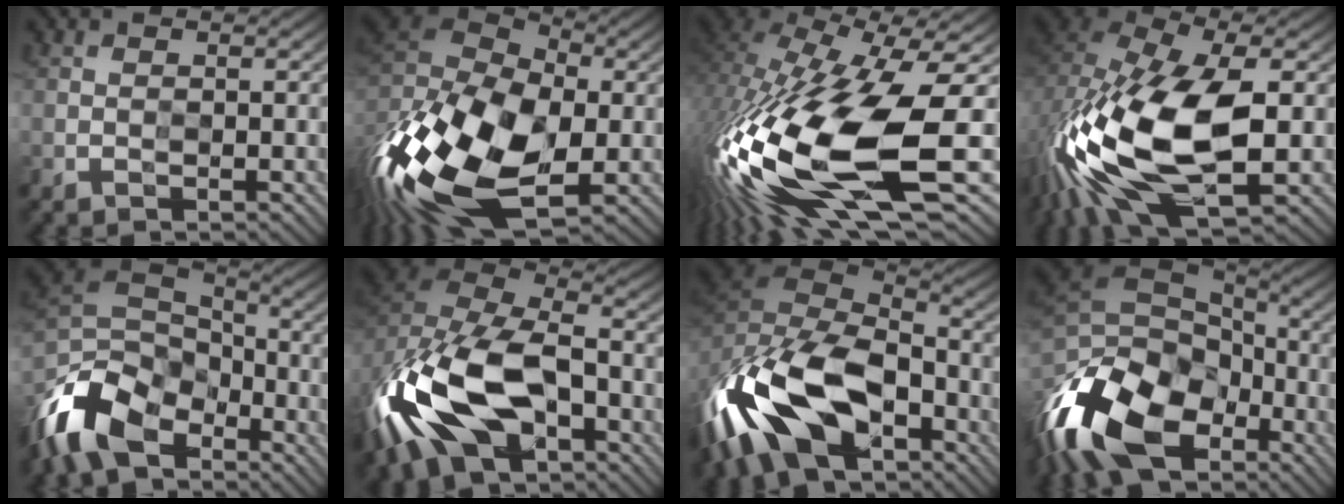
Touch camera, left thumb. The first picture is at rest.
{"total": 18.6, "force": [-5.8, 10.9, 13.9], "torque": [-0.309, -0.009, -0.086]}
{"total": 19.8, "force": [-7.0, 8.7, 16.3], "torque": [-0.380, -0.060, -0.111]}
{"total": 15.8, "force": [-4.4, 8.9, 12.3], "torque": [-0.292, -0.020, -0.080]}
{"total": 12.4, "force": [-7.6, 7.7, 6.1], "torque": [-0.156, -0.013, -0.157]}
{"total": 15.9, "force": [-5.8, 9.6, 11.3], "torque": [-0.254, -0.027, -0.103]}
{"total": 17.9, "force": [-7.8, 10.0, 12.6], "torque": [-0.284, -0.038, -0.125]}
{"total": 16.4, "force": [-8.0, 10.6, 9.7], "torque": [-0.231, -0.015, -0.131]}